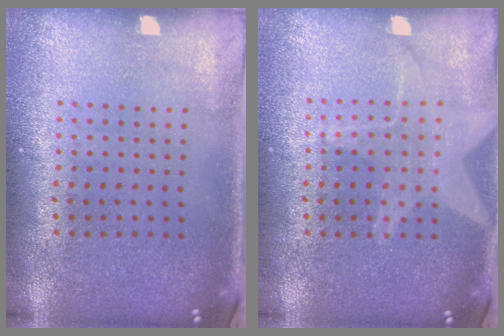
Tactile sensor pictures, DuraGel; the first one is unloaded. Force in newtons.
{"total": 1.5, "press": 1.5, "slide": 0.2}